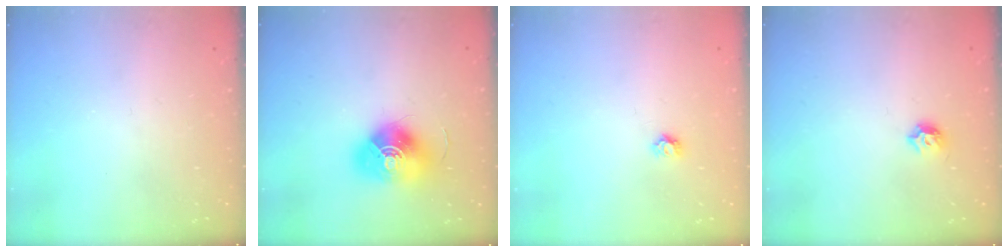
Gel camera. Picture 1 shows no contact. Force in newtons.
{"total": 16.2, "press": 16.2, "slide": 0.5}
{"total": 3.8, "press": 3.8, "slide": 0.3}
{"total": 4.4, "press": 4.3, "slide": 0.9}